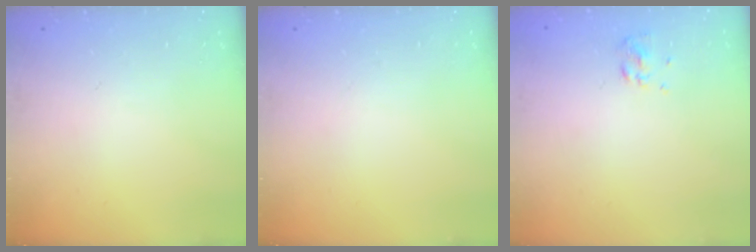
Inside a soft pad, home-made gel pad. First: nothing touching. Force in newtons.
{"total": 0.0}
{"total": 2.7, "press": 2.5, "slide": 0.8}